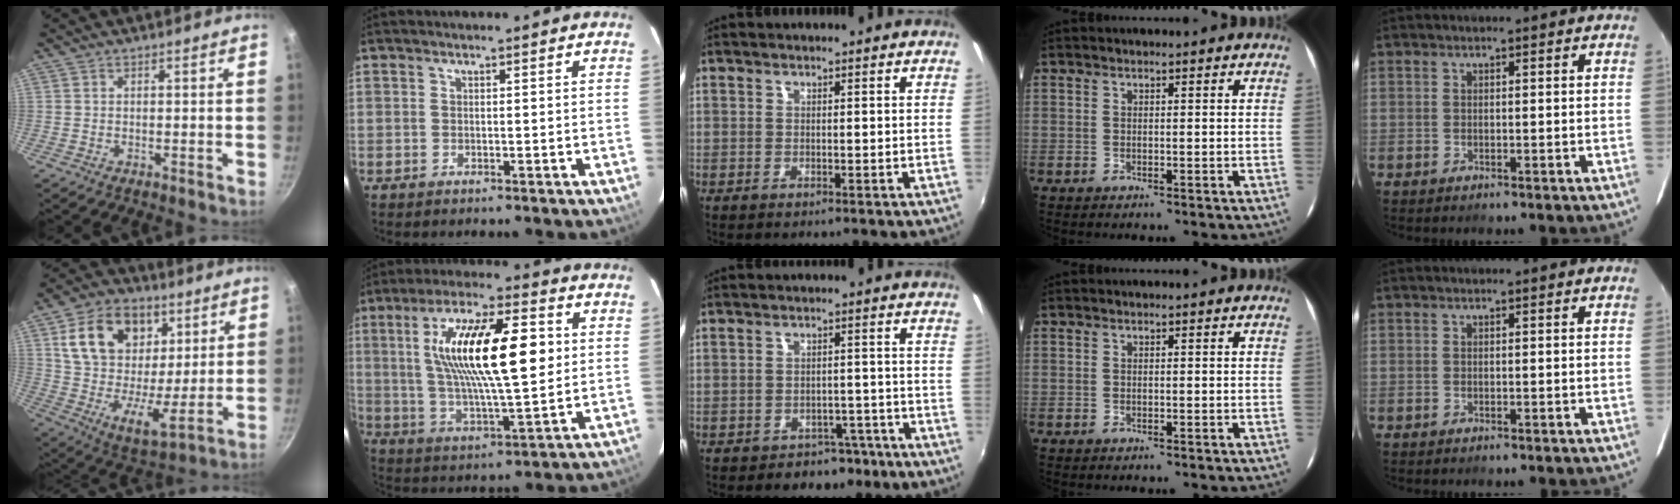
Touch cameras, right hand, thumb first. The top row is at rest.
{"thumb": {"total": 20.1, "force": [8.0, 13.2, 12.8], "torque": [-0.191, -0.026, 0.135]}, "index": {"total": 20.0, "force": [3.9, 5.4, 18.8], "torque": [-0.336, 0.016, 0.074]}, "middle": {"total": 5.7, "force": [-3.9, 4.0, 1.1], "torque": [-0.025, 0.018, -0.041]}}